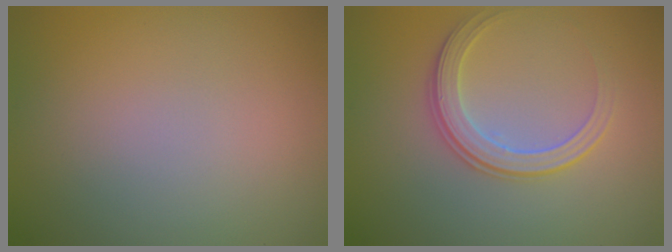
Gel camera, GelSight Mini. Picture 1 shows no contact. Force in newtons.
{"total": 3.0, "press": 2.8, "slide": 0.9}